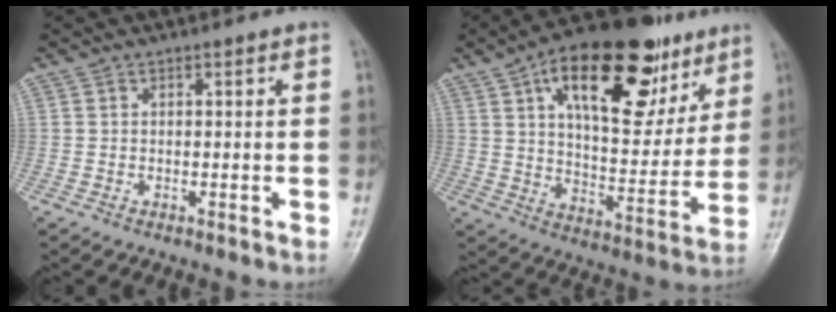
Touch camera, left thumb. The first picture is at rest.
{"total": 26.7, "force": [13.5, 12.4, 19.3], "torque": [-0.252, -0.020, 0.211]}